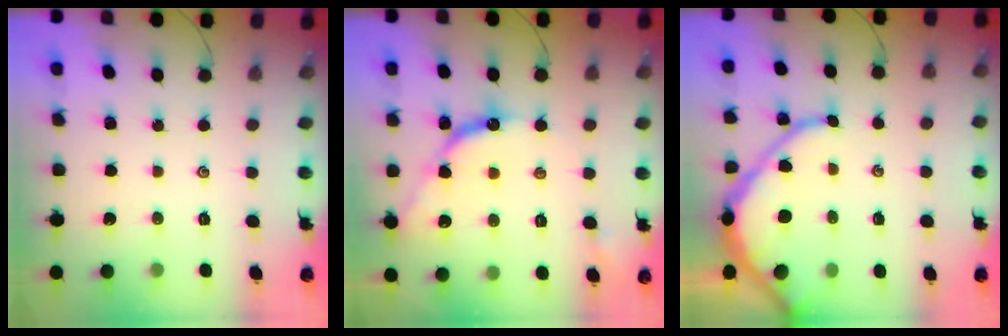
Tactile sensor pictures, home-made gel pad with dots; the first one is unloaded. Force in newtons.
{"total": 10.2, "press": 10.2, "slide": 1.0}
{"total": 10.3, "press": 10.2, "slide": 1.1}